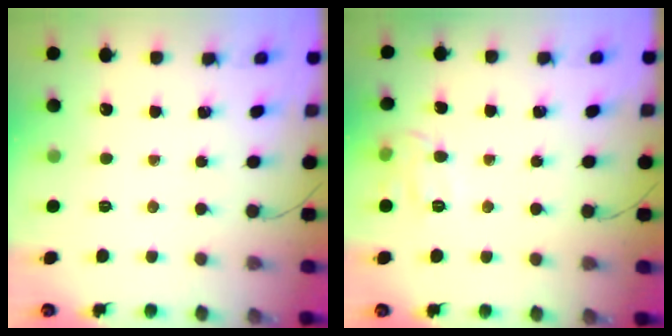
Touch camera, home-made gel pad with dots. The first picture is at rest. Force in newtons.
{"total": 9.4, "press": 9.3, "slide": 1.2}